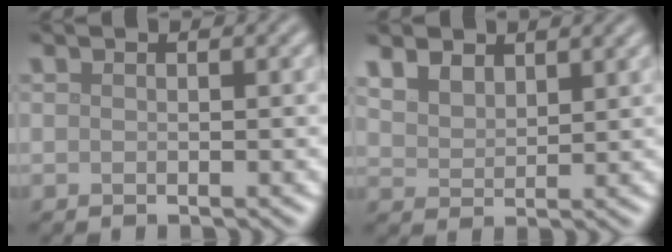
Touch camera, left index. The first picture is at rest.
{"total": 5.0, "force": [3.5, 2.8, 2.2], "torque": [-0.063, 0.008, 0.058]}